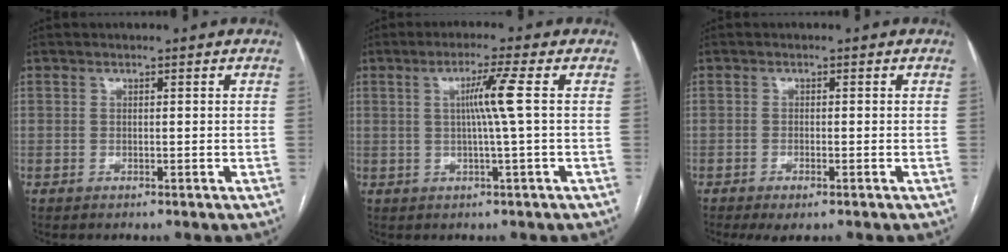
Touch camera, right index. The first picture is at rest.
{"total": 5.1, "force": [0.7, -1.5, 4.8], "torque": [-0.090, 0.002, 0.014]}
{"total": 2.8, "force": [-1.6, 0.7, 2.1], "torque": [-0.040, -0.005, -0.021]}